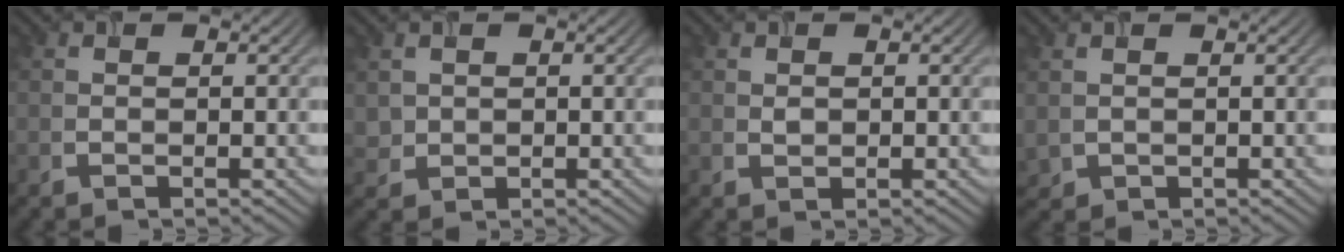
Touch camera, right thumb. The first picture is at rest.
{"total": 1.7, "force": [0.6, 1.6, 0.3], "torque": [-0.016, -0.006, 0.013]}
{"total": 0.7, "force": [0.2, 0.6, 0.3], "torque": [-0.008, -0.002, 0.004]}
{"total": 1.2, "force": [0.2, 1.0, 0.5], "torque": [-0.019, -0.005, 0.010]}